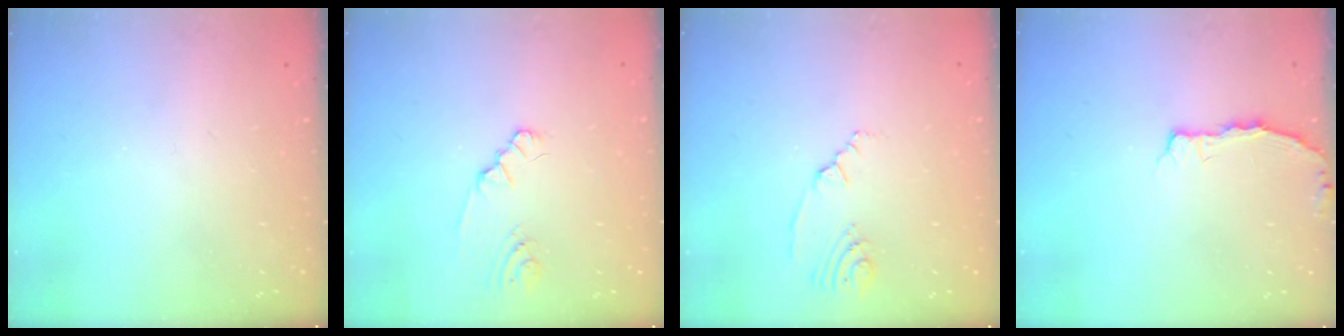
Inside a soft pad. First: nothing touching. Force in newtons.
{"total": 1.8, "press": 1.8, "slide": 0.2}
{"total": 2.5, "press": 2.1, "slide": 1.3}
{"total": 2.9, "press": 2.9, "slide": 0.5}